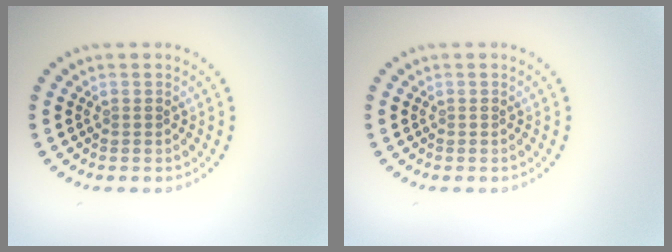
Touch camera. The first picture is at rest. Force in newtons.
{"total": 0.0}